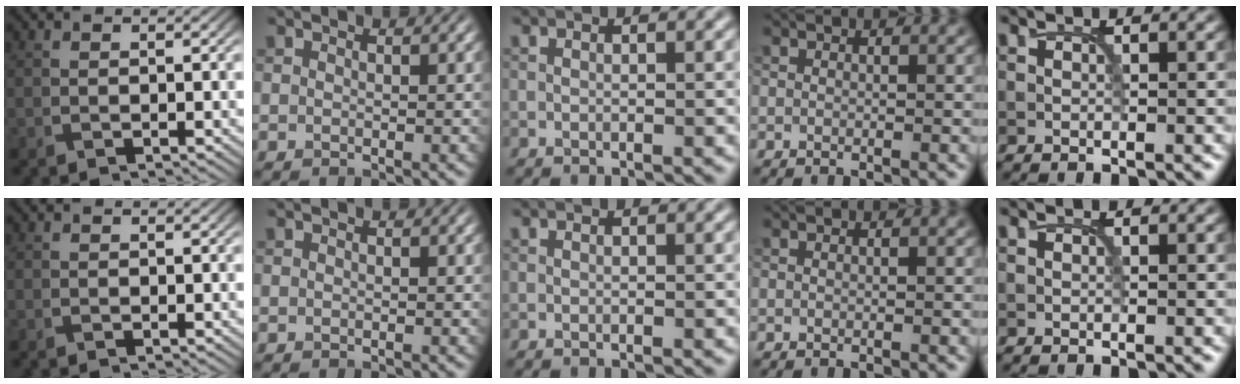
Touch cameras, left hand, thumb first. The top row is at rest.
{}